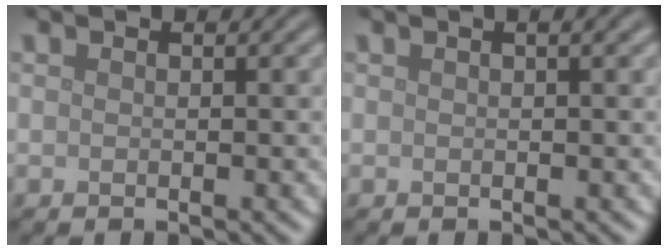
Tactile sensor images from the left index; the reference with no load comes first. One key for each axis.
{"total": 1.5, "fx": 0.7, "fy": 0.4, "fz": 1.3, "tx": -0.016, "ty": 0.005, "tz": 0.006}